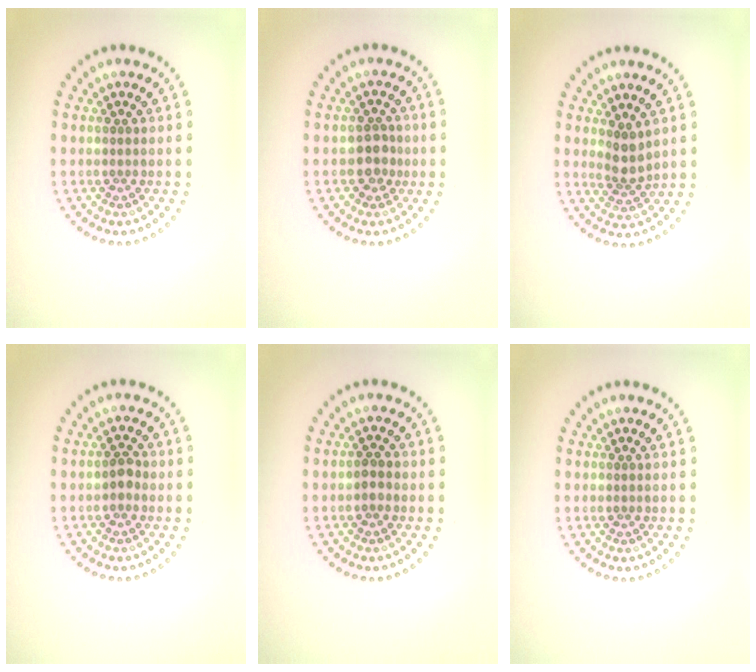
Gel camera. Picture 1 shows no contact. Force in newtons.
{"total": 2.1, "press": 2.0, "slide": 0.9}
{"total": 2.3, "press": 1.9, "slide": 1.3}
{"total": 1.2, "press": 1.2, "slide": 0.3}
{"total": 1.2, "press": 1.2, "slide": 0.3}
{"total": 0.0}